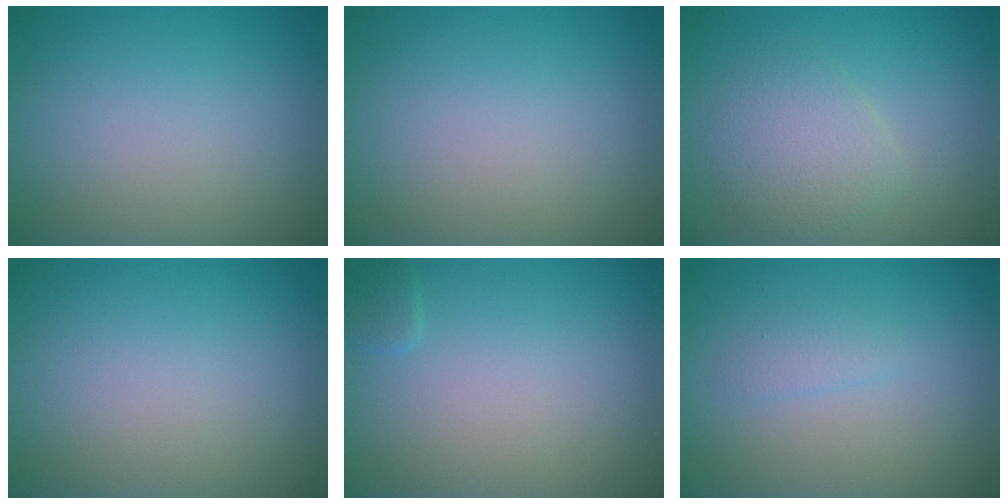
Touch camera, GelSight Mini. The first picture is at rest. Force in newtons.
{"total": 0.0}
{"total": 3.0, "press": 3.0, "slide": 0.0}
{"total": 0.0}
{"total": 0.9, "press": 0.8, "slide": 0.1}
{"total": 1.1, "press": 1.1, "slide": 0.1}